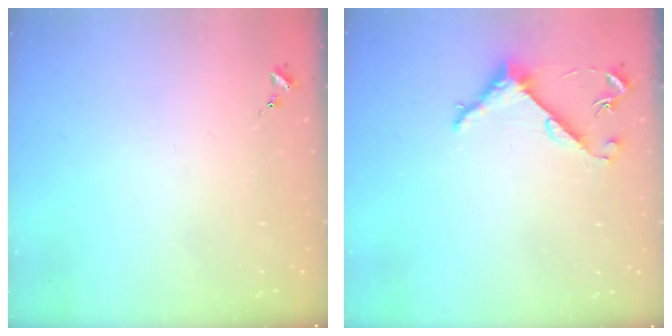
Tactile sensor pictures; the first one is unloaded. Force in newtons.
{"total": 5.6, "press": 5.6, "slide": 0.2}